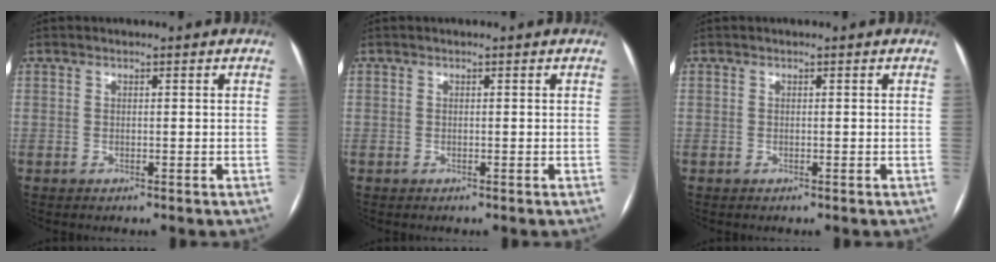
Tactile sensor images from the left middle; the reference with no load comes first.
{"total": 0.0}
{"total": 0.0}